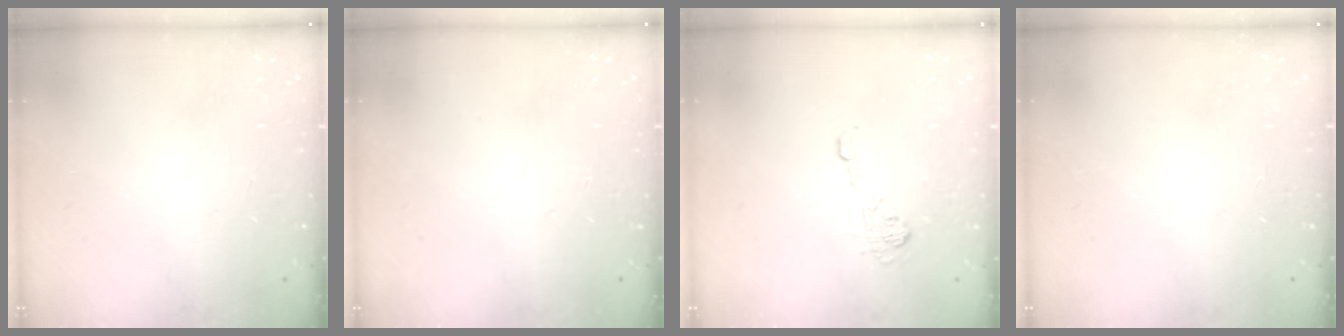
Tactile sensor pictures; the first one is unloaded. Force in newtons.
{"total": 0.0}
{"total": 7.8, "press": 7.8, "slide": 0.6}
{"total": 0.0}